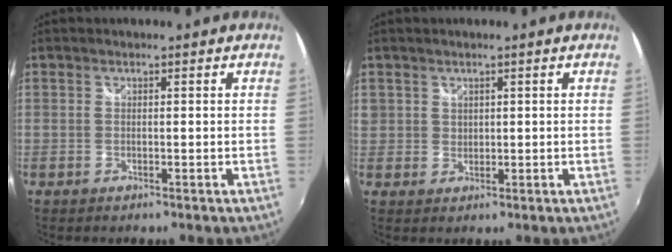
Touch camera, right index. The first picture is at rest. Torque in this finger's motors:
{"motor_torque": [0.36, 0.09, -0.01, 0.00]}